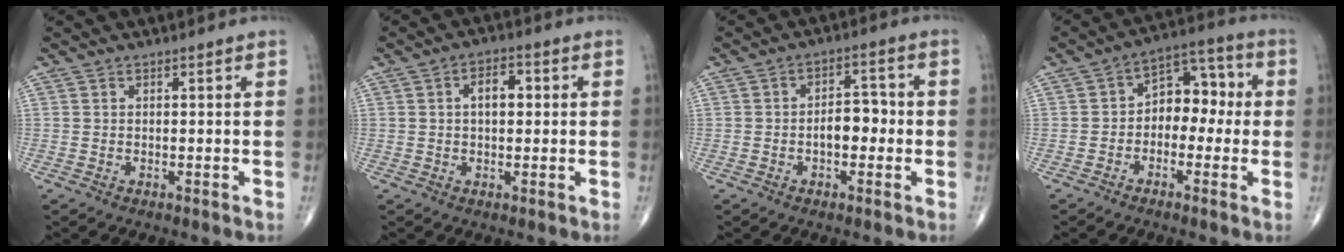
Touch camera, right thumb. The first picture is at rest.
{"total": 5.2, "force": [0.8, 2.9, 4.2], "torque": [-0.060, 0.013, 0.007]}
{"total": 5.4, "force": [-1.0, 3.2, 4.3], "torque": [-0.048, 0.021, -0.022]}
{"total": 9.0, "force": [-0.5, 6.2, 6.5], "torque": [-0.055, 0.042, -0.025]}